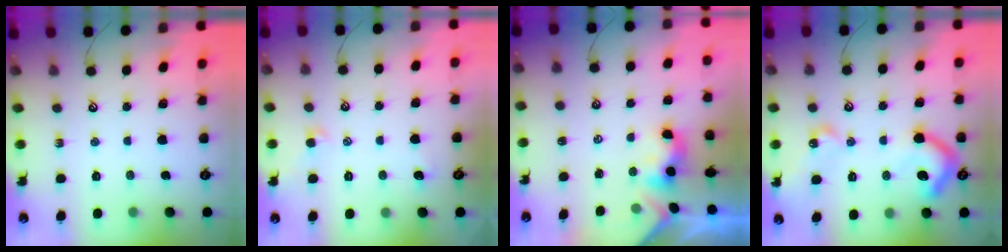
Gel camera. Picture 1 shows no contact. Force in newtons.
{"total": 0.9, "press": 0.7, "slide": 0.6}
{"total": 1.1, "press": 1.0, "slide": 0.4}
{"total": 12.7, "press": 12.7, "slide": 1.2}